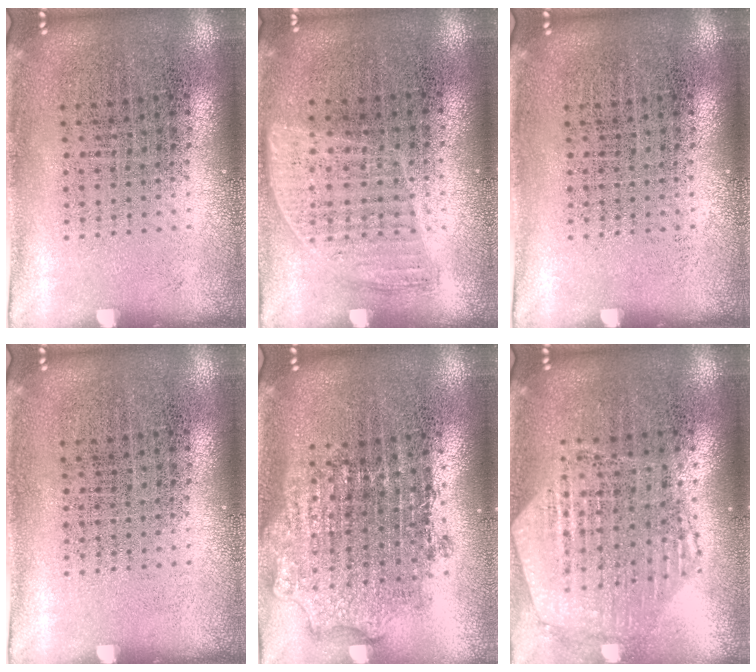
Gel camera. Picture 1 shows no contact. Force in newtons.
{"total": 0.9, "press": 0.8, "slide": 0.5}
{"total": 0.0}
{"total": 0.0}
{"total": 1.9, "press": 1.5, "slide": 1.1}
{"total": 1.2, "press": 1.2, "slide": 0.2}